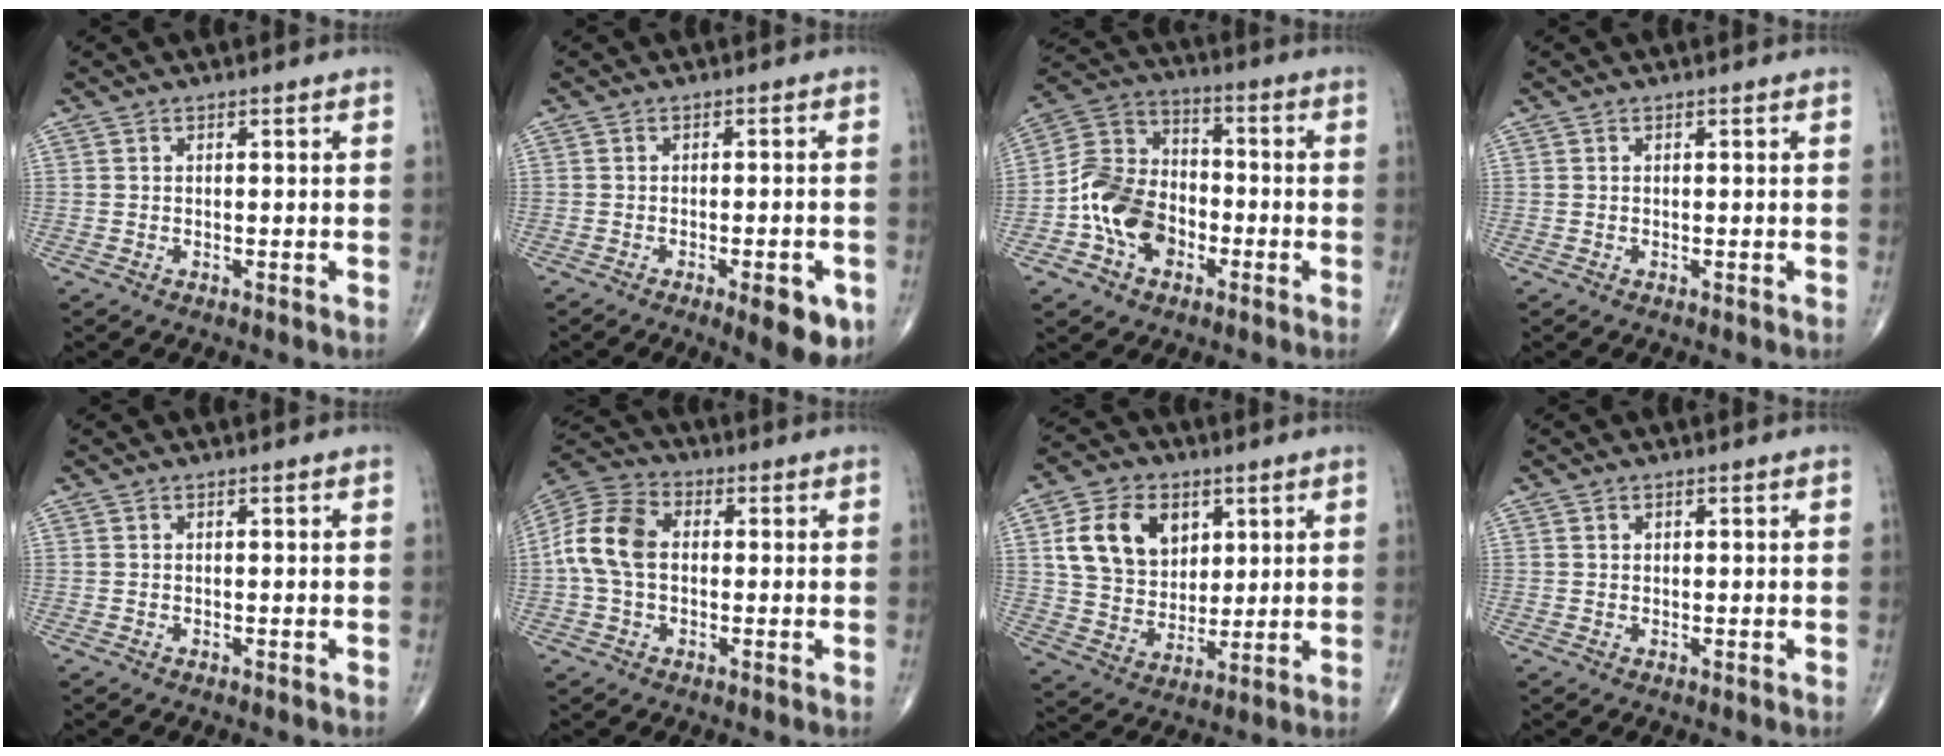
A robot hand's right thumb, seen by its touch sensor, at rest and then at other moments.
{"total": 7.7, "force": [-3.4, 2.5, 6.4], "torque": [-0.069, 0.003, -0.038]}
{"total": 13.2, "force": [-4.3, 9.7, 7.9], "torque": [-0.120, 0.039, -0.085]}
{"total": 0.0}
{"total": 0.0}
{"total": 10.8, "force": [0.1, 7.3, 7.9], "torque": [-0.162, 0.031, -0.006]}
{"total": 14.3, "force": [4.8, 10.7, 8.2], "torque": [-0.113, -0.013, 0.090]}
{"total": 0.6, "force": [0.2, 0.5, 0.1], "torque": [0.002, 0.000, 0.004]}